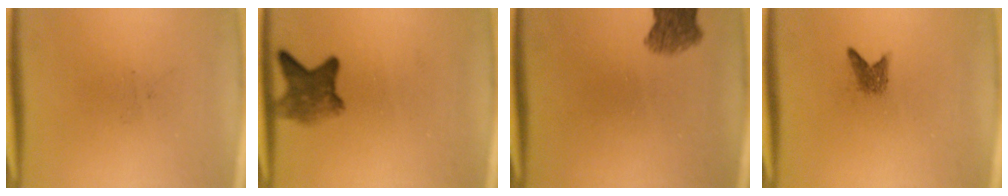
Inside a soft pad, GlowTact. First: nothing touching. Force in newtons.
{"total": 5.2}
{"total": 4.9}
{"total": 1.7}